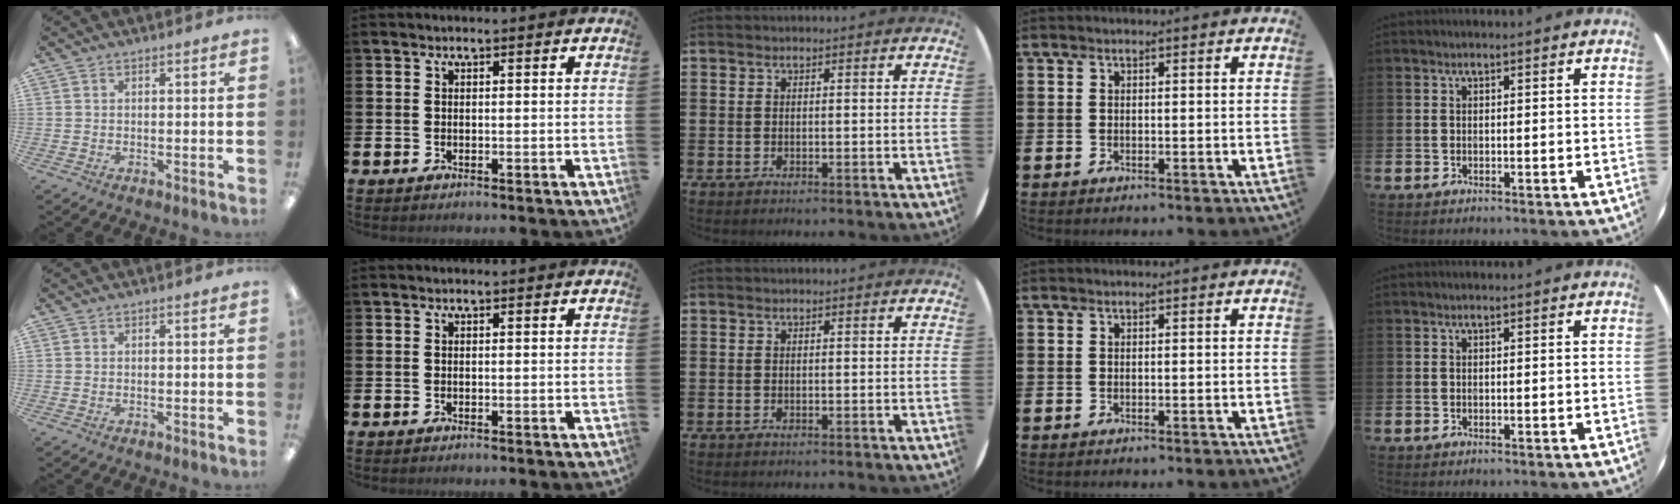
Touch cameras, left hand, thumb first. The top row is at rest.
{}